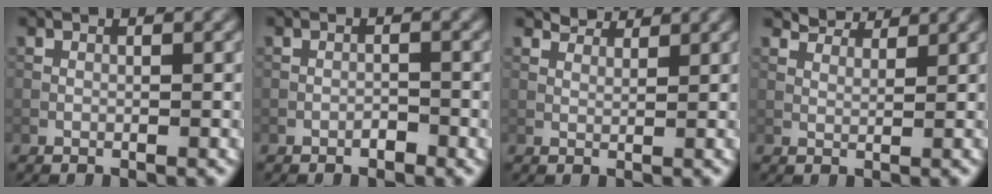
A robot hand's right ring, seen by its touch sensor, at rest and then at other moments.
{"total": 0.9, "force": [-0.7, 0.3, 0.4], "torque": [-0.005, 0.003, -0.013]}
{"total": 2.2, "force": [2.0, 0.5, 0.6], "torque": [-0.018, -0.006, 0.037]}
{"total": 3.0, "force": [2.8, 0.6, 0.9], "torque": [-0.023, -0.008, 0.054]}